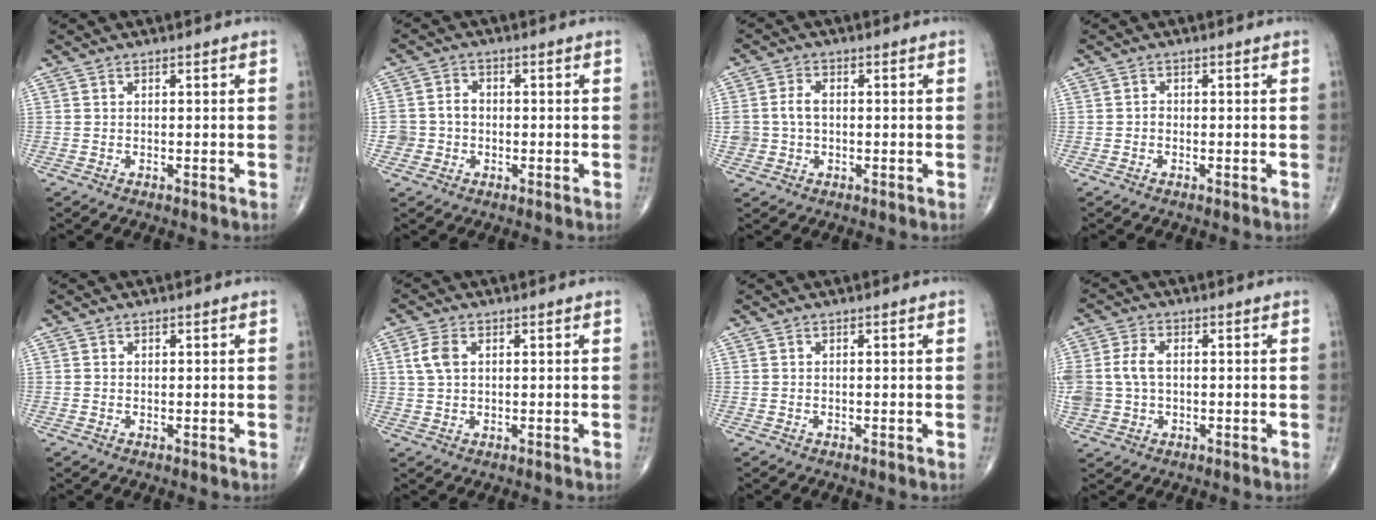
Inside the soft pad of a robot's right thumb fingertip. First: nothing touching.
{"total": 5.0, "force": [-0.9, 4.6, 1.8], "torque": [-0.018, 0.019, -0.016]}
{"total": 4.9, "force": [0.0, 3.7, 3.3], "torque": [-0.066, 0.013, 0.001]}
{"total": 0.8, "force": [-0.3, 0.7, 0.4], "torque": [0.000, 0.004, -0.010]}
{"total": 0.0}
{"total": 2.5, "force": [0.9, 1.0, 2.1], "torque": [-0.058, 0.008, 0.025]}
{"total": 0.0}
{"total": 7.8, "force": [0.3, 5.5, 5.5], "torque": [-0.126, 0.013, 0.009]}